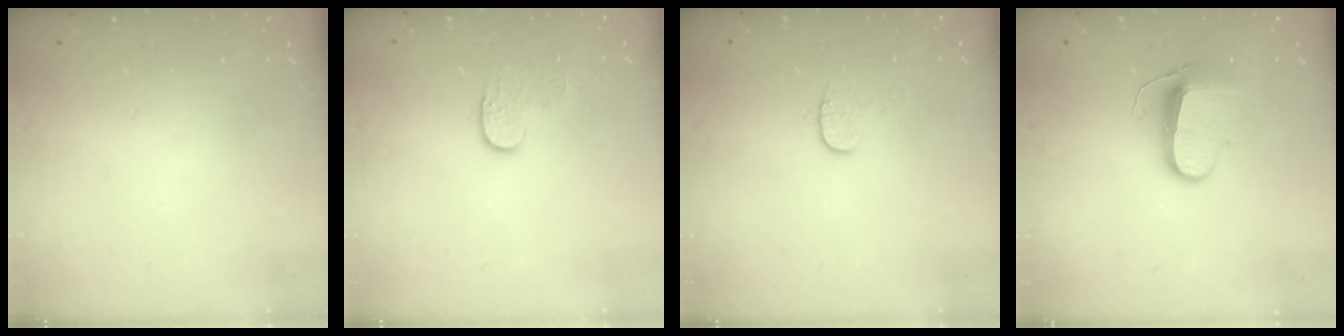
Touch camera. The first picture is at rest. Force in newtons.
{"total": 3.6, "press": 3.6, "slide": 0.3}
{"total": 5.7, "press": 5.7, "slide": 0.5}
{"total": 9.6, "press": 9.6, "slide": 0.2}